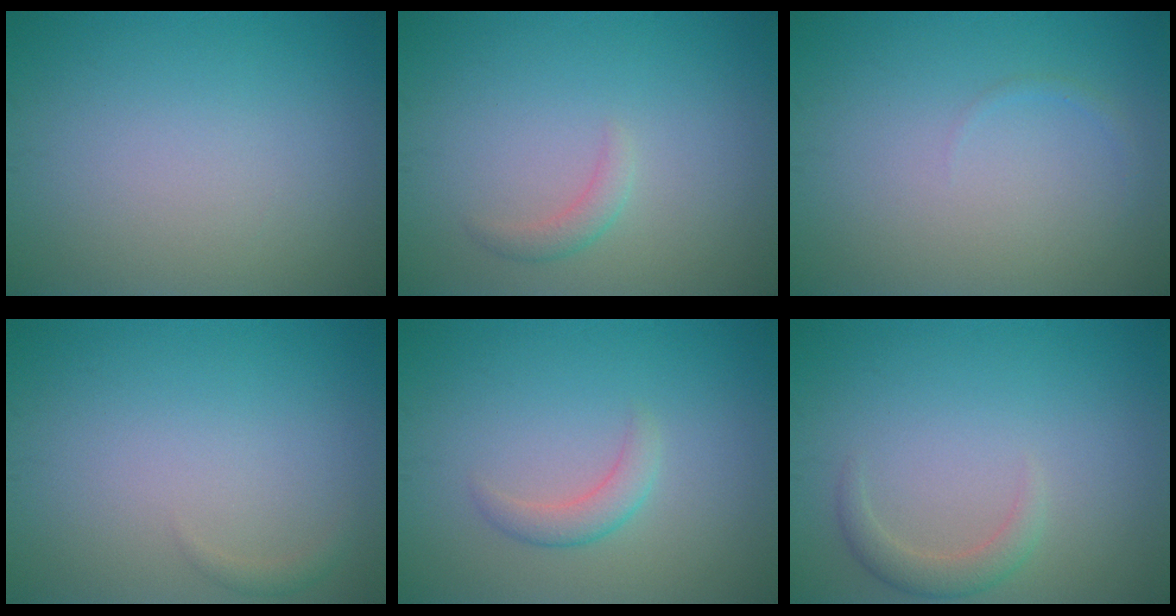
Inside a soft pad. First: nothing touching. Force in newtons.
{"total": 1.3, "press": 1.3, "slide": 0.1}
{"total": 0.5, "press": 0.5, "slide": 0.1}
{"total": 0.7, "press": 0.7, "slide": 0.1}
{"total": 1.9, "press": 1.9, "slide": 0.1}
{"total": 2.0, "press": 2.0, "slide": 0.2}